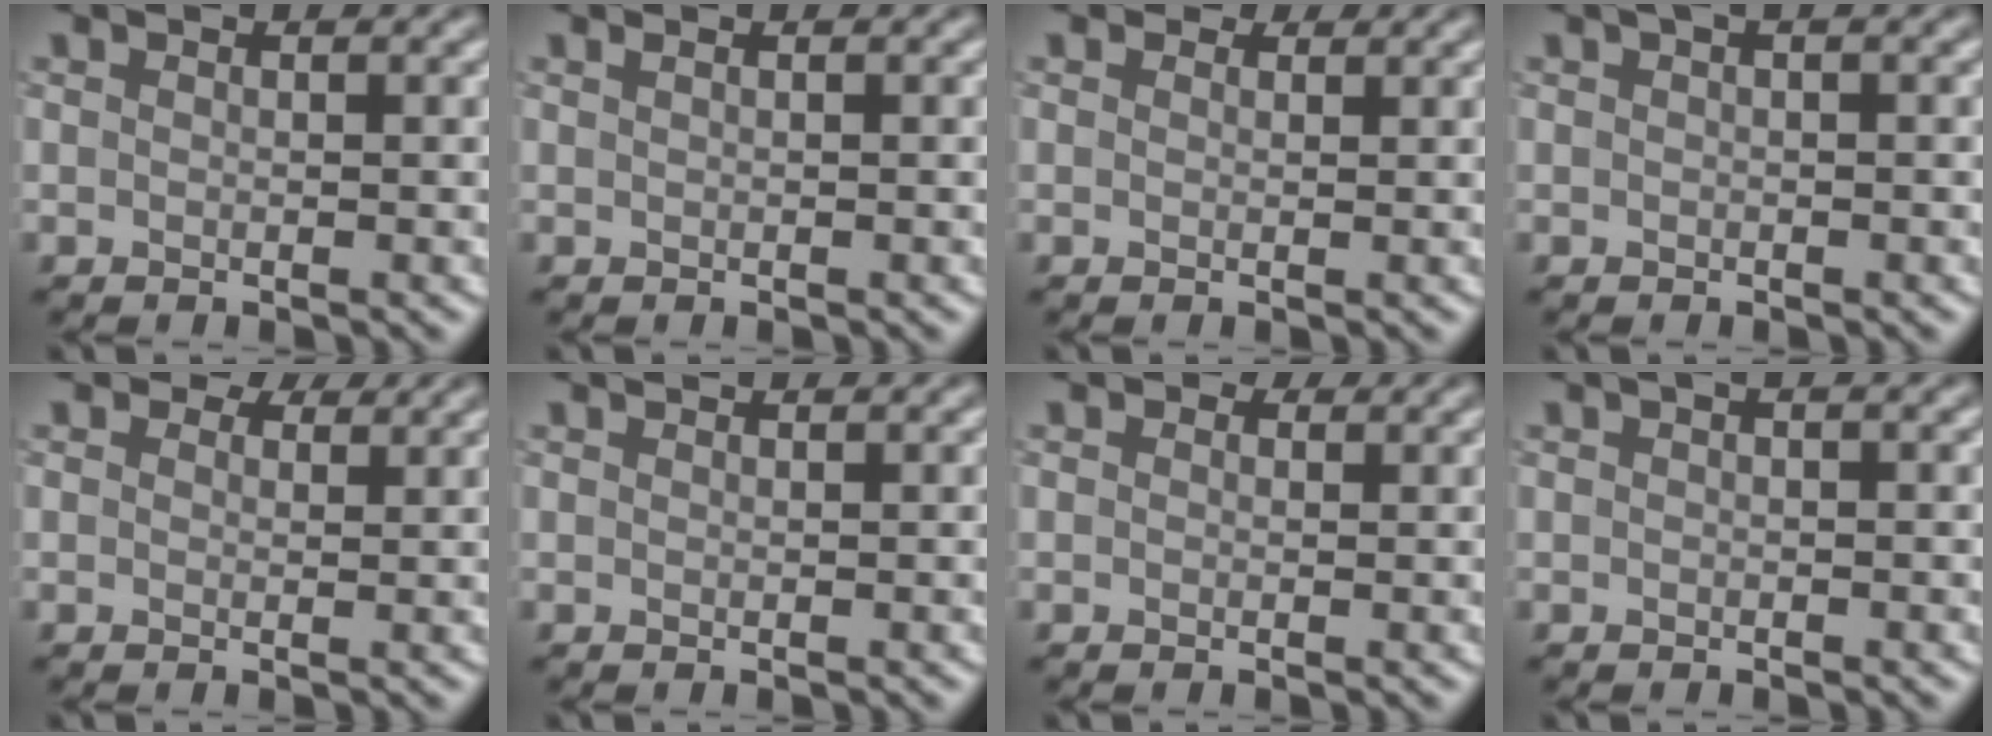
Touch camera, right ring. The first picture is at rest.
{"total": 0.5, "force": [0.3, 0.2, 0.4], "torque": [-0.006, 0.003, 0.003]}
{"total": 1.1, "force": [0.8, 0.6, 0.4], "torque": [-0.007, -0.005, 0.004]}
{"total": 1.0, "force": [0.4, 0.2, 0.9], "torque": [-0.015, 0.005, 0.006]}
{"total": 2.6, "force": [1.9, 1.3, 1.1], "torque": [-0.021, -0.002, 0.018]}
{"total": 0.7, "force": [0.7, 0.0, 0.1], "torque": [-0.004, -0.003, 0.008]}
{"total": 0.9, "force": [0.5, 0.7, 0.4], "torque": [-0.004, -0.004, 0.000]}
{"total": 0.8, "force": [0.3, 0.2, 0.8], "torque": [-0.013, 0.004, 0.005]}